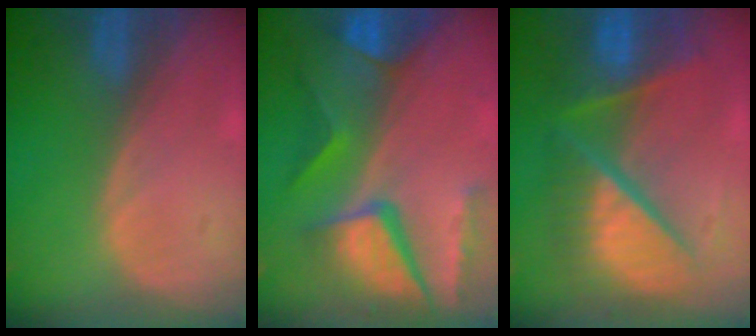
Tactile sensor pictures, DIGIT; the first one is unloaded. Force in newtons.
{"total": 11.2, "press": 9.3, "slide": 6.3}
{"total": 11.0, "press": 10.9, "slide": 1.4}